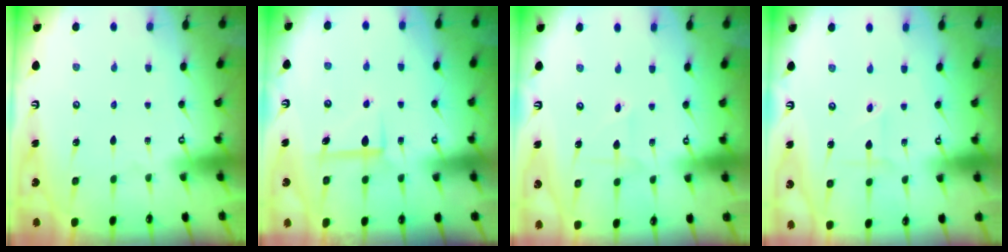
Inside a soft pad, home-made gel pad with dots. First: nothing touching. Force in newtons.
{"total": 6.0, "press": 6.0, "slide": 0.2}
{"total": 4.1, "press": 4.0, "slide": 0.6}
{"total": 1.9, "press": 1.8, "slide": 0.5}